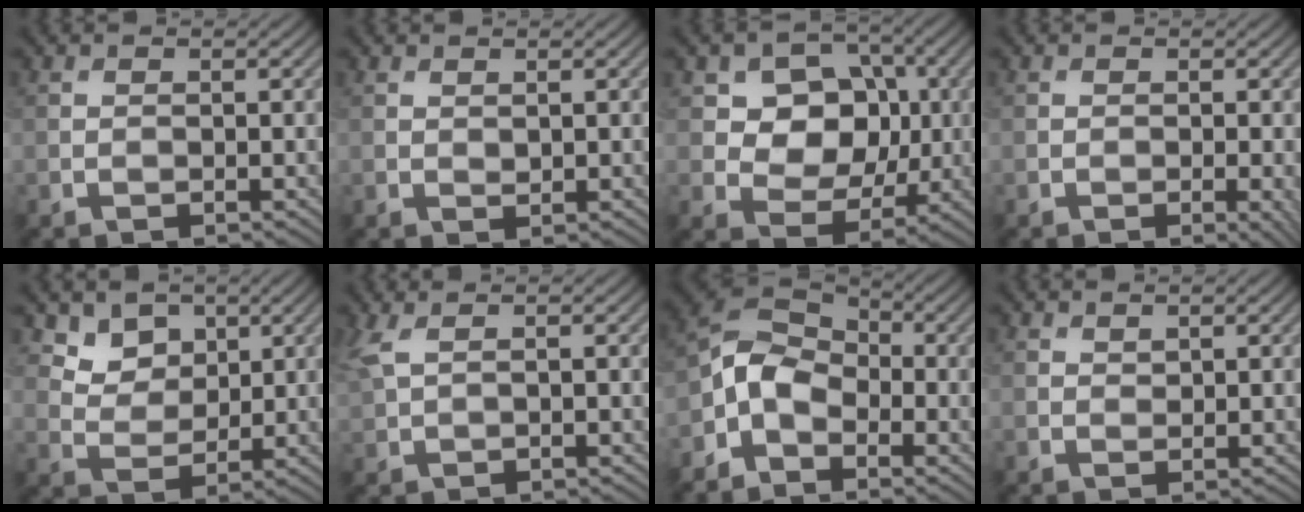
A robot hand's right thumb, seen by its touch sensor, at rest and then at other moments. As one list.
[{"total": 0.7, "force": [0.5, 0.3, 0.4], "torque": [-0.008, -0.002, 0.011]}, {"total": 8.7, "force": [1.7, 7.1, 4.8], "torque": [-0.101, -0.003, 0.017]}, {"total": 1.4, "force": [-0.4, 0.2, 1.3], "torque": [-0.018, -0.003, -0.006]}, {"total": 5.0, "force": [3.4, 3.3, 1.6], "torque": [-0.056, -0.039, 0.087]}, {"total": 2.9, "force": [1.5, 1.0, 2.3], "torque": [-0.071, 0.011, 0.032]}, {"total": 6.6, "force": [-2.8, 4.5, 3.8], "torque": [-0.082, 0.010, -0.078]}, {"total": 0.8, "force": [0.7, 0.3, 0.2], "torque": [-0.005, -0.002, 0.015]}]